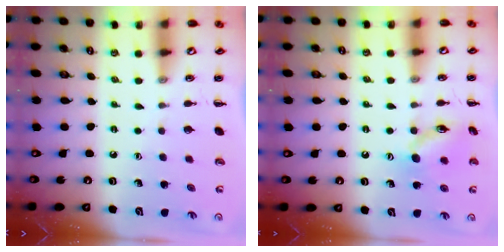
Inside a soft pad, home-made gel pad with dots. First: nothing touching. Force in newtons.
{"total": 11.7, "press": 11.7, "slide": 0.8}